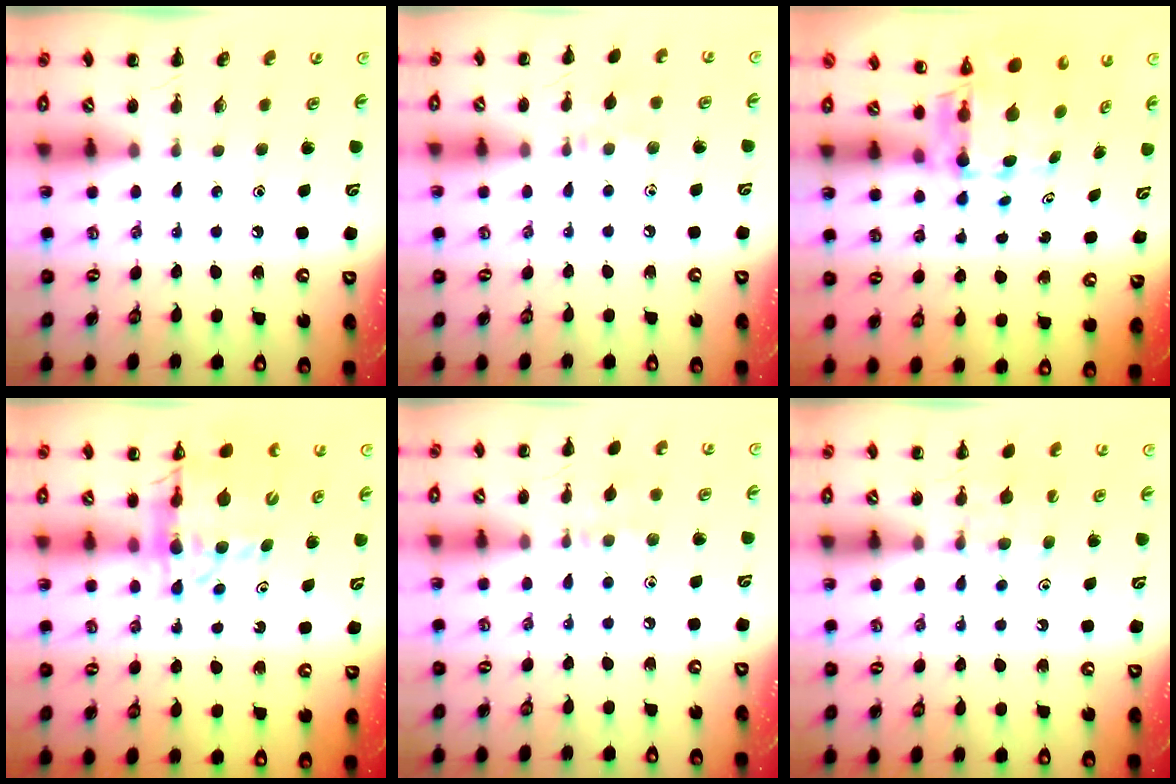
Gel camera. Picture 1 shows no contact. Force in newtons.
{"total": 6.4, "press": 6.1, "slide": 1.8}
{"total": 6.7, "press": 6.5, "slide": 1.9}
{"total": 13.7, "press": 13.2, "slide": 3.8}
{"total": 6.2, "press": 5.9, "slide": 2.0}
{"total": 8.9, "press": 8.7, "slide": 1.7}